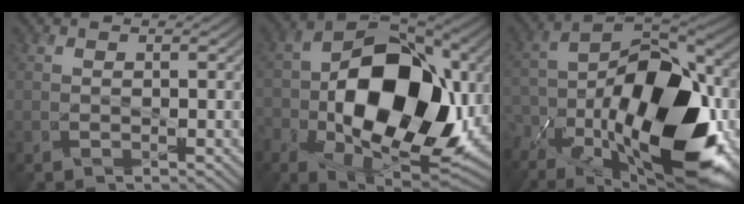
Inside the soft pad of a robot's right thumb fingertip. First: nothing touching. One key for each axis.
{"total": 18.2, "fx": -2.2, "fy": 11.5, "fz": 13.9, "tx": -0.238, "ty": -0.015, "tz": -0.032}
{"total": 20.0, "fx": -8.0, "fy": 9.8, "fz": 15.5, "tx": -0.272, "ty": -0.030, "tz": -0.125}